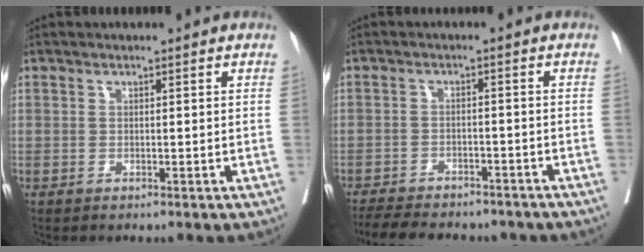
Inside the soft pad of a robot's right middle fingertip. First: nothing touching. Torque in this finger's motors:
{"motor_torque": [1.07, -1.07, 0.16, 0.04]}